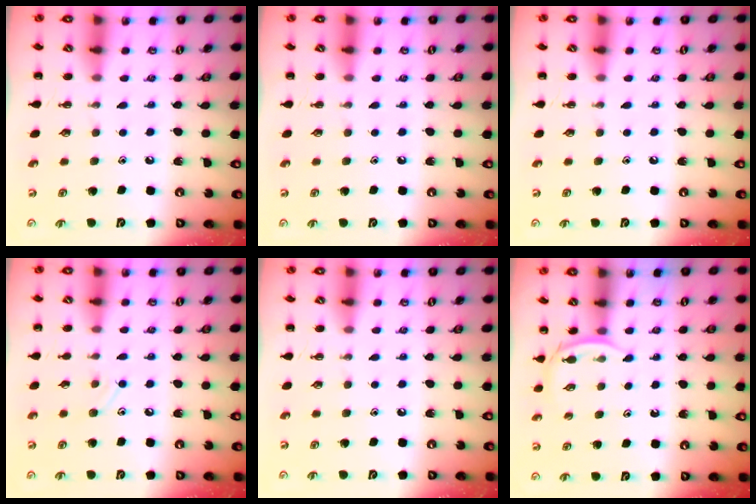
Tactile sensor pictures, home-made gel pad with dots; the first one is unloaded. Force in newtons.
{"total": 0.0}
{"total": 0.0}
{"total": 6.2, "press": 5.9, "slide": 1.9}
{"total": 0.0}
{"total": 3.3, "press": 3.1, "slide": 1.1}